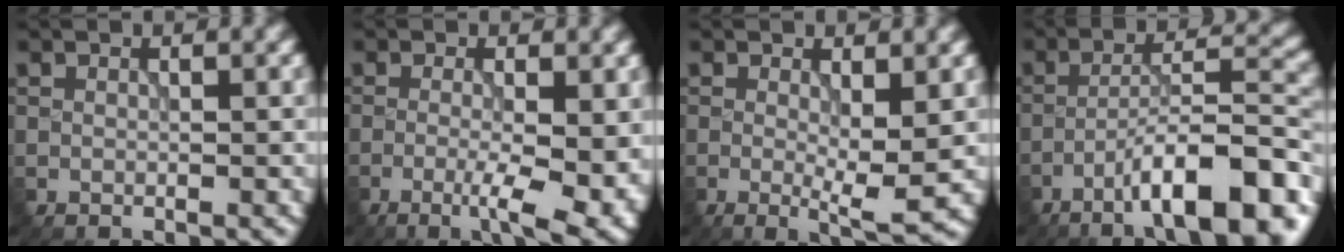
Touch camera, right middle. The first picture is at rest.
{"total": 6.5, "force": [-2.2, 1.8, 5.9], "torque": [-0.097, -0.010, -0.028]}
{"total": 3.6, "force": [-0.1, 0.6, 3.6], "torque": [-0.060, -0.011, -0.002]}
{"total": 11.3, "force": [-6.8, 2.6, 8.7], "torque": [-0.132, 0.017, -0.108]}